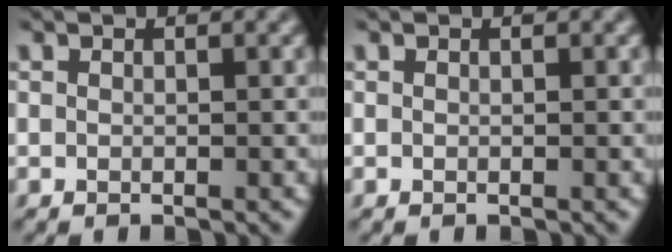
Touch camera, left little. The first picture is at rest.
{"total": 0.0}